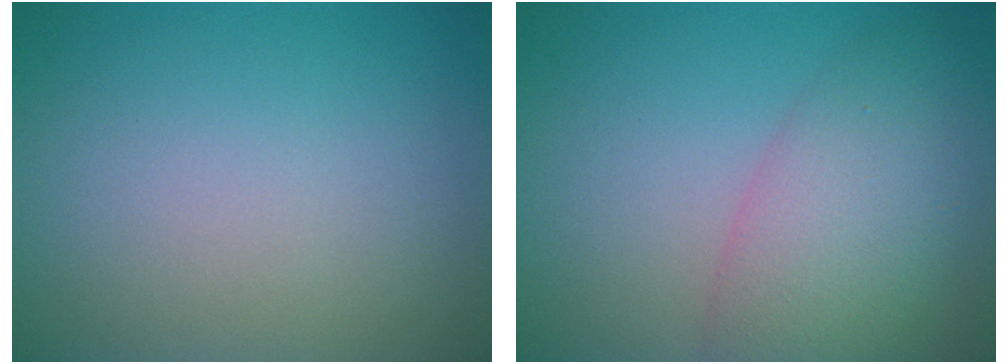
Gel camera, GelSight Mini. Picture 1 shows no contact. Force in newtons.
{"total": 6.7, "press": 6.7, "slide": 0.5}